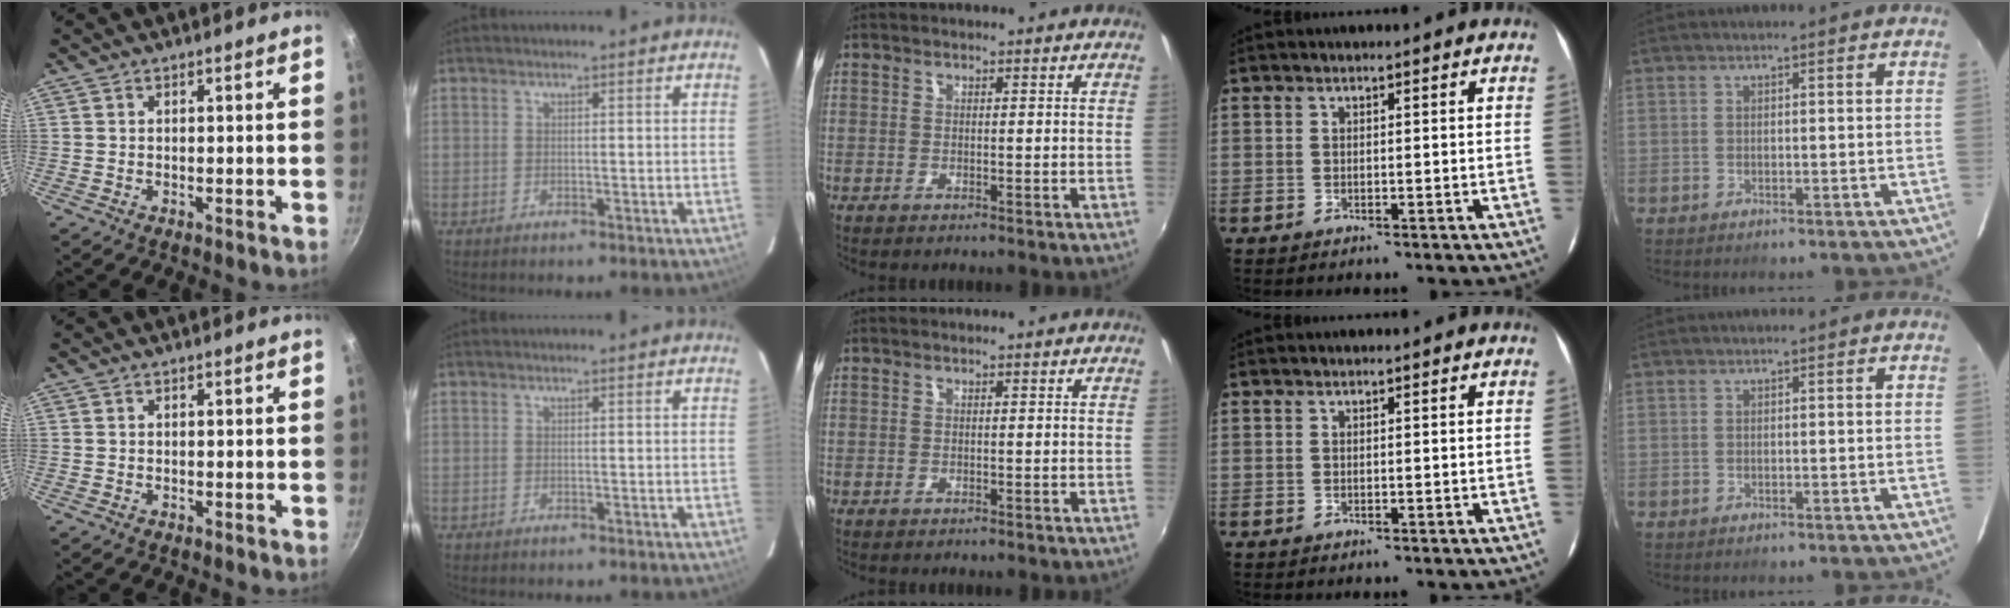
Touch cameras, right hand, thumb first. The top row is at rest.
{}